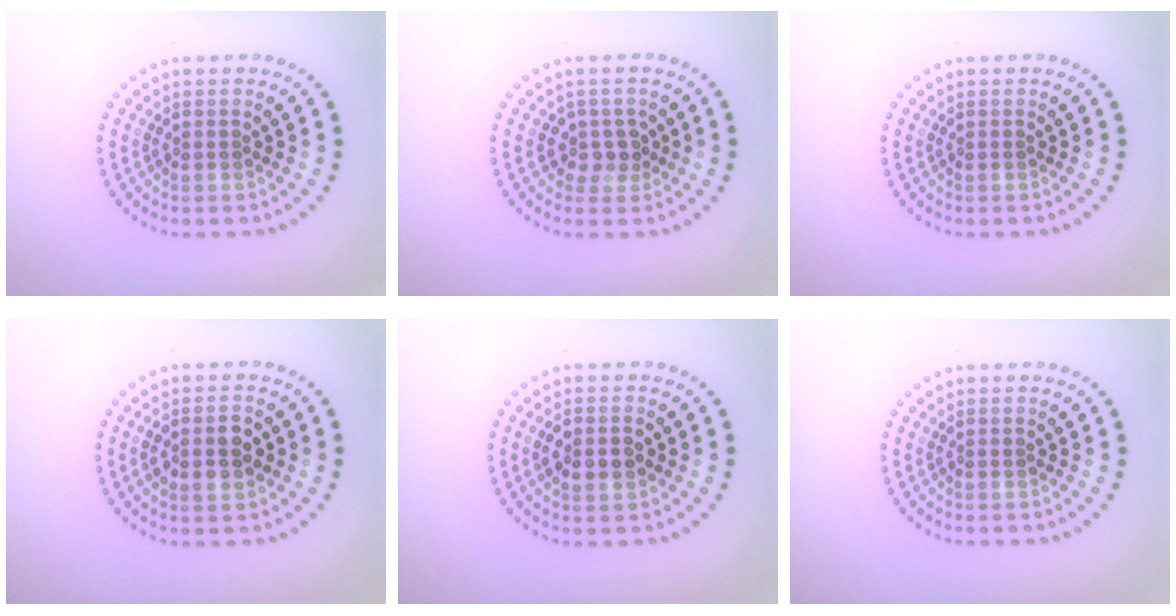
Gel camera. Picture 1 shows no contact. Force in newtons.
{"total": 1.9, "press": 1.5, "slide": 1.2}
{"total": 0.0}
{"total": 2.7, "press": 2.7, "slide": 0.3}
{"total": 3.1, "press": 3.1, "slide": 0.3}
{"total": 0.0}